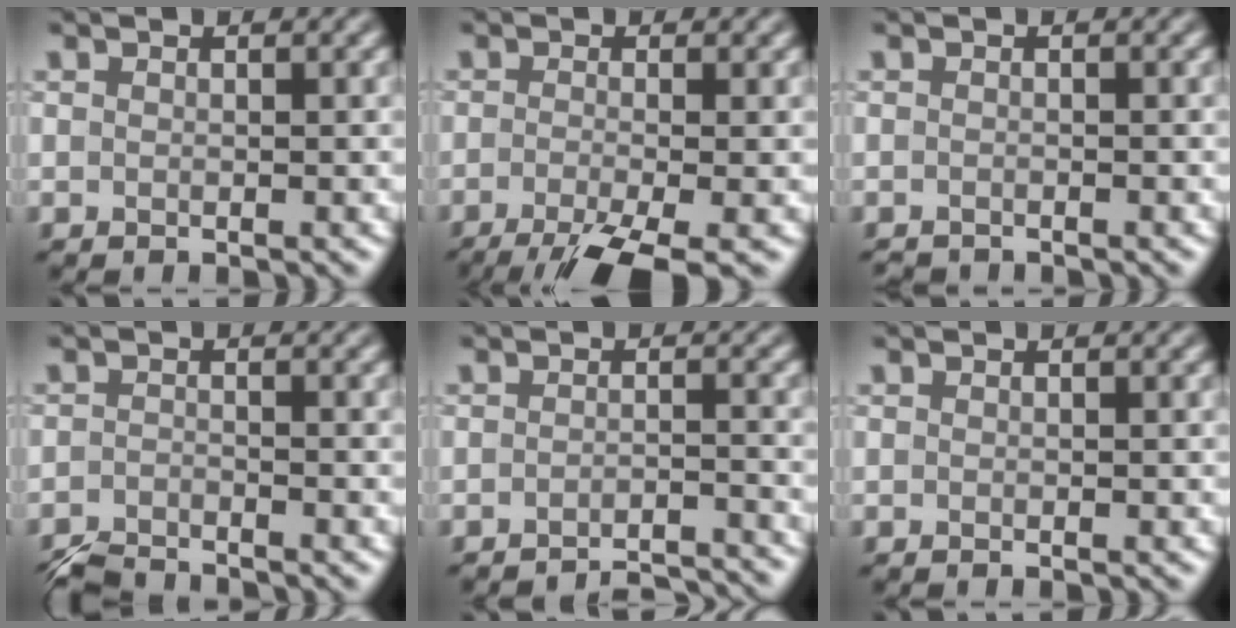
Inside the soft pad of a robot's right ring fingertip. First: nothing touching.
{"total": 6.4, "force": [-4.1, 1.4, 4.7], "torque": [-0.080, -0.010, -0.080]}
{"total": 1.0, "force": [-1.0, 0.0, 0.0], "torque": [-0.001, -0.003, -0.022]}
{"total": 3.0, "force": [-3.0, 0.2, 0.5], "torque": [-0.014, -0.007, -0.065]}
{"total": 4.7, "force": [-4.5, 0.2, 1.3], "torque": [-0.019, 0.005, -0.064]}
{"total": 0.0}